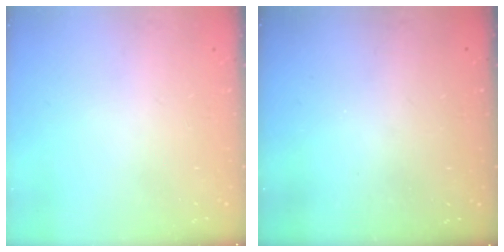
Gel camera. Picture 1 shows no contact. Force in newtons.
{"total": 3.2, "press": 3.2, "slide": 0.1}